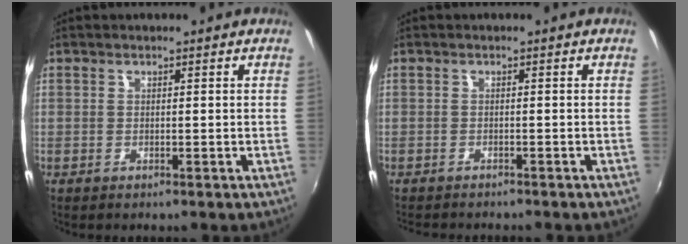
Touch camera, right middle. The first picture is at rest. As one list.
[{"total": 3.2, "force": [-3.0, 0.6, 0.9], "torque": [-0.026, -0.014, -0.049]}]